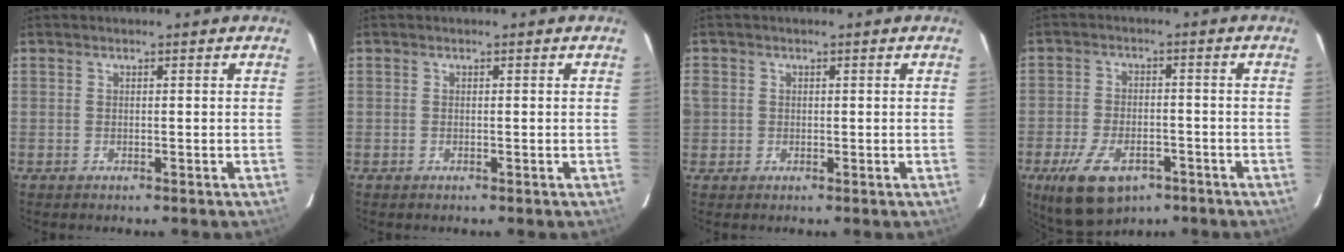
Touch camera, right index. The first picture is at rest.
{"total": 0.0}
{"total": 2.2, "force": [-0.3, 2.1, 0.4], "torque": [-0.009, -0.001, -0.007]}
{"total": 12.3, "force": [-7.2, 6.4, 7.6], "torque": [-0.167, -0.021, -0.116]}